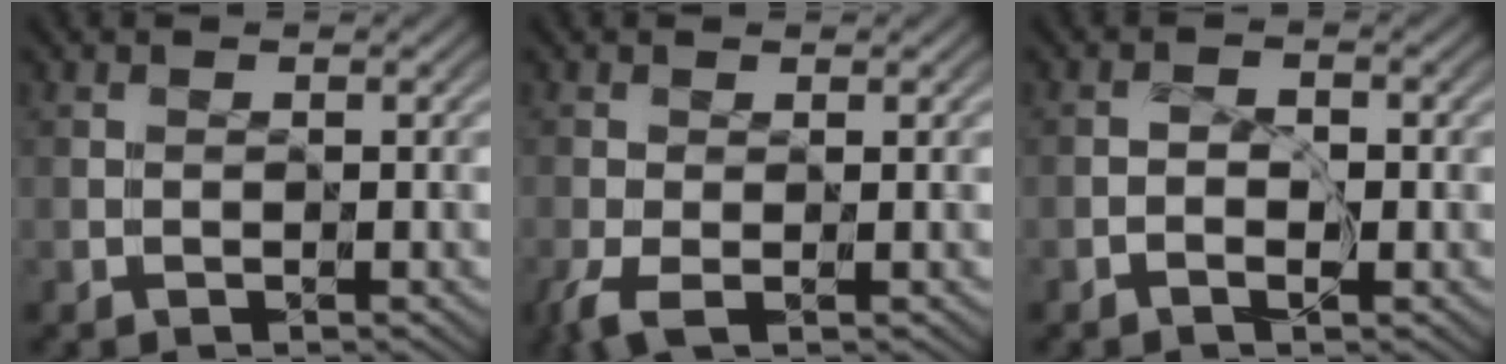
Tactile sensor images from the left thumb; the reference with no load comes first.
{"total": 3.2, "force": [-1.4, 1.2, 2.7], "torque": [-0.066, -0.007, -0.025]}
{"total": 1.3, "force": [-0.6, 0.7, 1.0], "torque": [-0.014, 0.001, -0.013]}